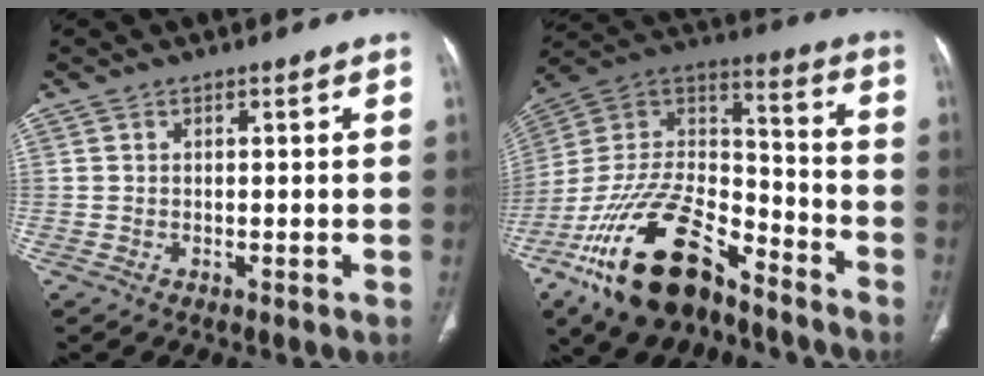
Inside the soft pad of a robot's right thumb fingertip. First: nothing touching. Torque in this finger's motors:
{"motor_torque": [3.05, 1.32, 1.78, -0.99, 0.74]}